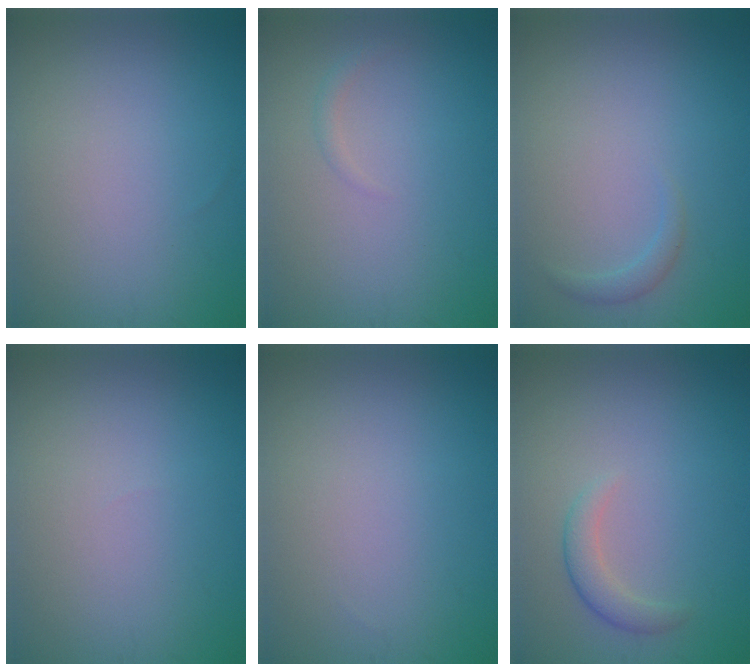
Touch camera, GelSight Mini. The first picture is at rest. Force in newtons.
{"total": 0.7, "press": 0.7, "slide": 0.1}
{"total": 1.0, "press": 1.0, "slide": 0.1}
{"total": 0.0}
{"total": 0.0}
{"total": 1.9, "press": 1.9, "slide": 0.2}